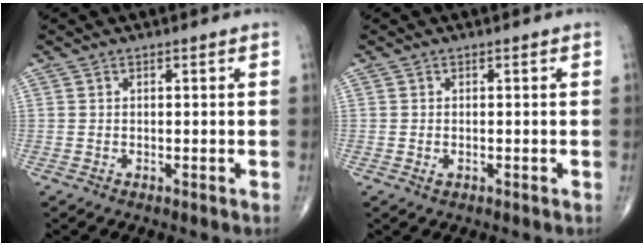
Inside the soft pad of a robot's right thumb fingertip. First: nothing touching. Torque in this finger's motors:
{"motor_torque": [-0.35, -0.09, -0.07, 0.01, -0.02]}